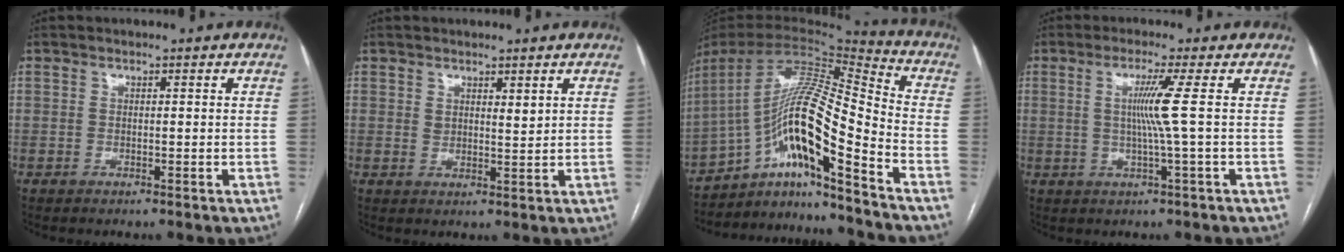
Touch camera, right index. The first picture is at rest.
{"total": 1.9, "force": [1.3, 0.5, 1.3], "torque": [-0.025, -0.005, 0.027]}
{"total": 17.3, "force": [-10.1, 0.3, 14.0], "torque": [-0.267, 0.019, -0.180]}
{"total": 5.1, "force": [0.5, -1.9, 4.7], "torque": [-0.092, -0.005, 0.011]}